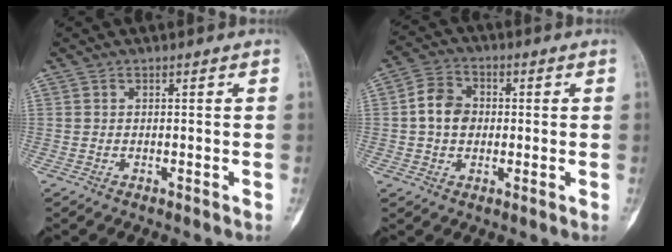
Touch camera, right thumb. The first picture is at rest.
{"total": 7.1, "force": [0.1, 5.7, 4.3], "torque": [-0.062, 0.016, -0.006]}